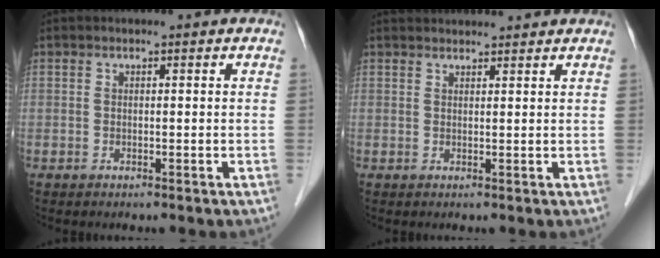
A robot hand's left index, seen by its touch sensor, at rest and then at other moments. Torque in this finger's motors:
{"motor_torque": [-0.47, -0.91, 0.06, 0.02]}